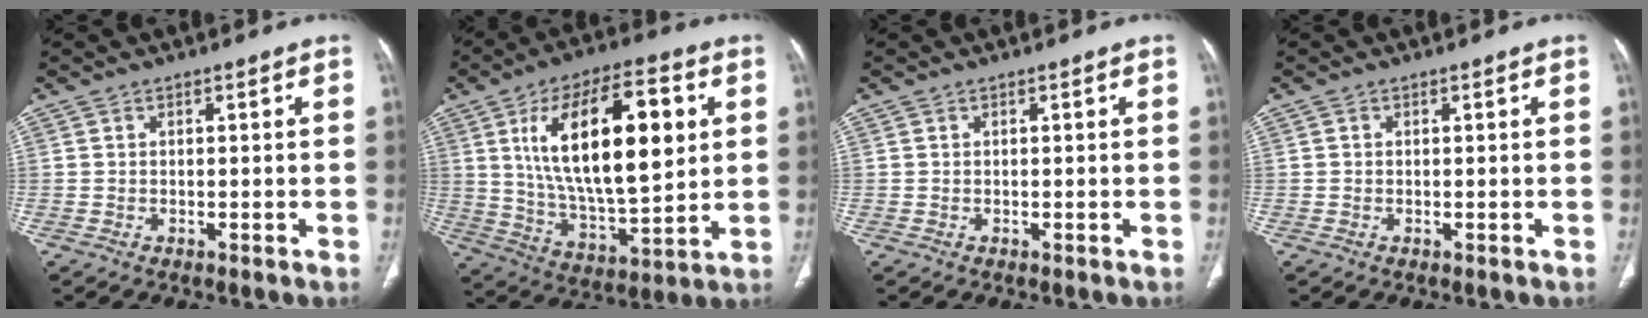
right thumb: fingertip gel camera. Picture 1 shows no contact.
{"total": 24.4, "force": [6.1, 10.2, 21.3], "torque": [-0.339, -0.017, 0.104]}
{"total": 0.0}
{"total": 0.0}